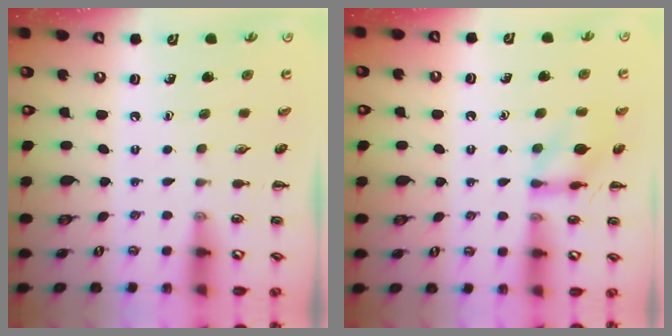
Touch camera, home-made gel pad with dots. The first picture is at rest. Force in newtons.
{"total": 9.7, "press": 9.7, "slide": 0.8}